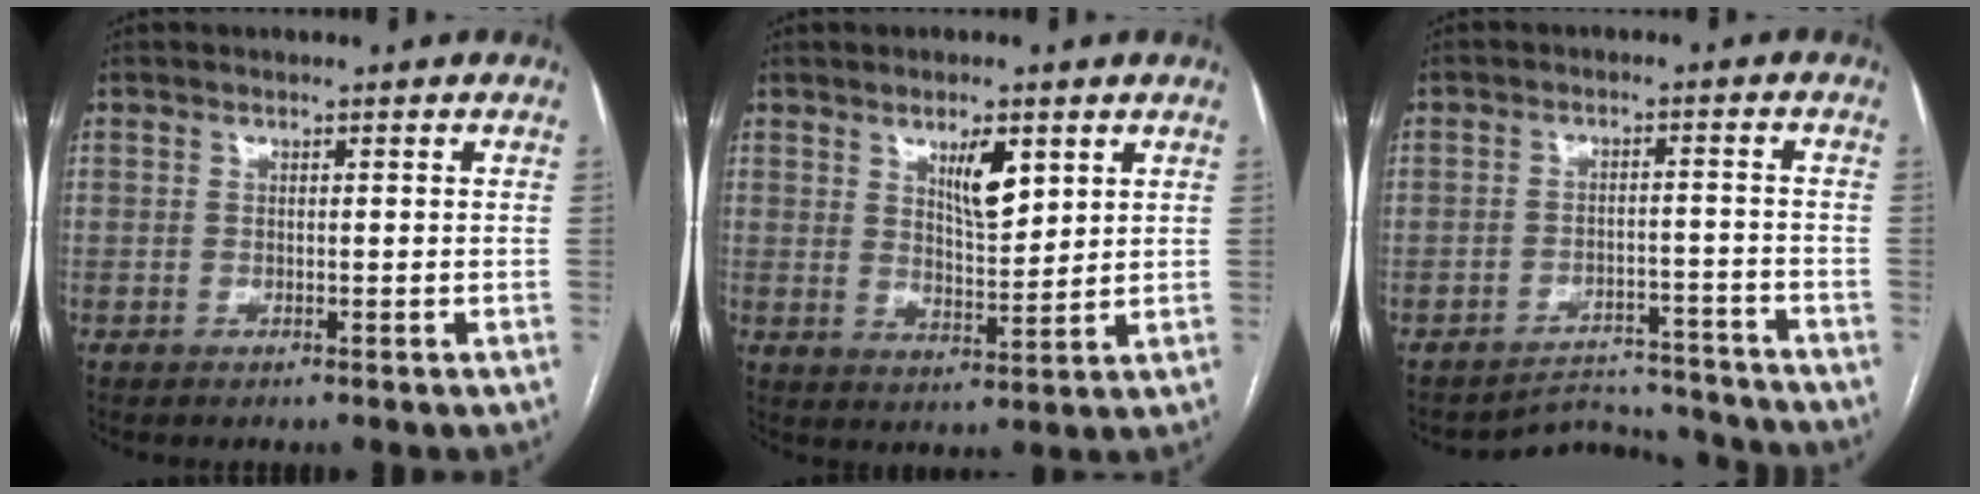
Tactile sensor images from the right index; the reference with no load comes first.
{"total": 6.0, "force": [3.0, 1.8, 4.9], "torque": [-0.086, -0.005, 0.056]}
{"total": 7.5, "force": [-7.2, 1.2, -1.5], "torque": [0.028, 0.029, -0.102]}